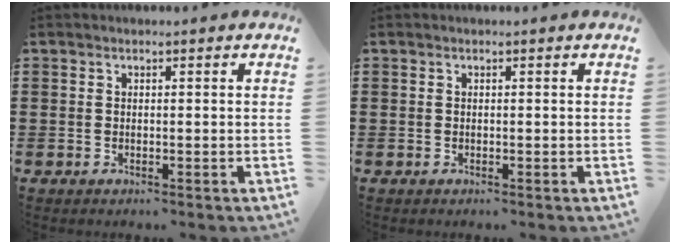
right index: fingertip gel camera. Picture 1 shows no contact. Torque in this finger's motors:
{"motor_torque": [-0.54, 0.88, 0.02, 0.01]}